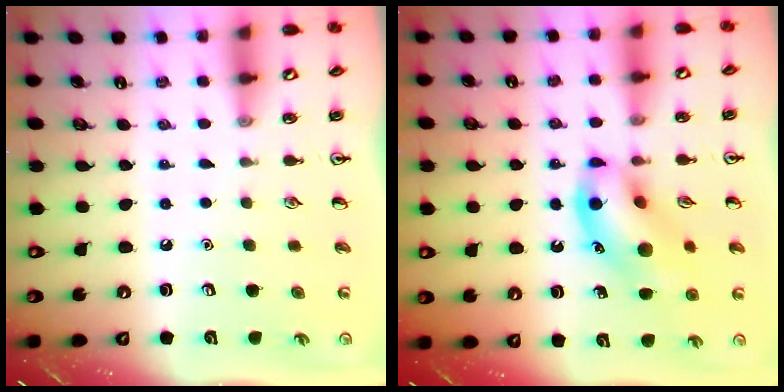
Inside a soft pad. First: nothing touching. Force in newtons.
{"total": 13.6, "press": 13.5, "slide": 1.5}